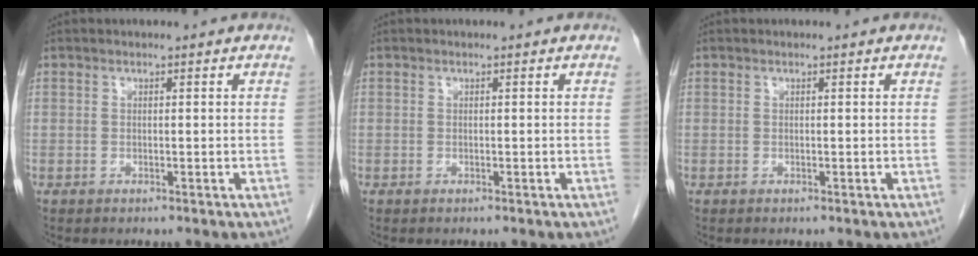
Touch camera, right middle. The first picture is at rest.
{"total": 0.0}
{"total": 0.0}